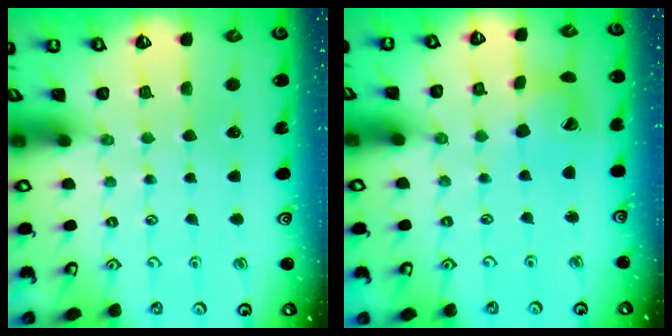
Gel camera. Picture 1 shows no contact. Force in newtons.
{"total": 9.5, "press": 9.4, "slide": 1.3}